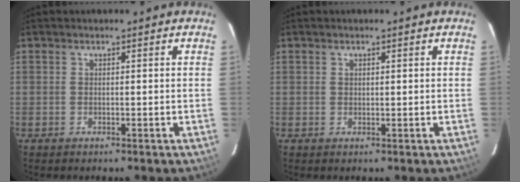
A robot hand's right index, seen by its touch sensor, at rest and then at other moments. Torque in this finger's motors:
{"motor_torque": [-0.15, -0.06, -0.04, 0.00]}